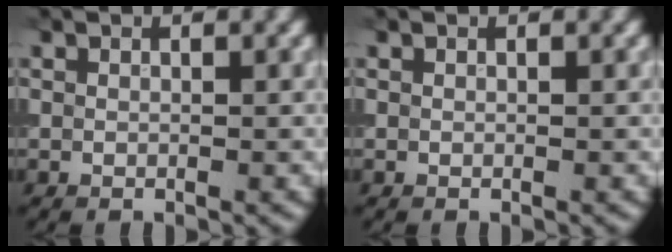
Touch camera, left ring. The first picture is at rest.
{"total": 0.0}